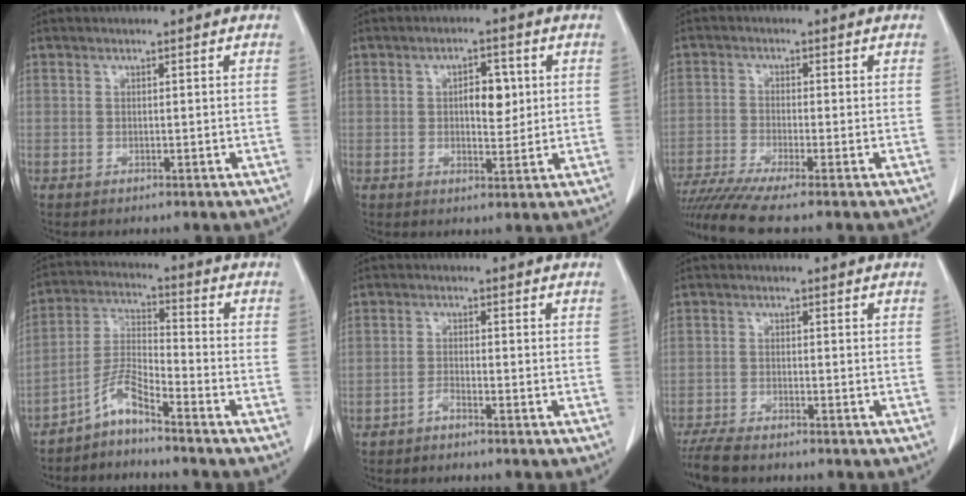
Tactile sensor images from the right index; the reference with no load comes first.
{"total": 4.9, "force": [0.9, 2.4, 4.2], "torque": [-0.062, 0.005, 0.016]}
{"total": 9.3, "force": [-7.8, -0.8, 5.1], "torque": [-0.088, -0.021, -0.134]}
{"total": 5.6, "force": [-4.8, 0.1, 3.0], "torque": [-0.073, -0.004, -0.096]}
{"total": 1.4, "force": [-1.3, 0.1, 0.5], "torque": [-0.010, 0.002, -0.025]}
{"total": 5.4, "force": [-4.8, 0.8, 2.5], "torque": [-0.045, -0.016, -0.086]}